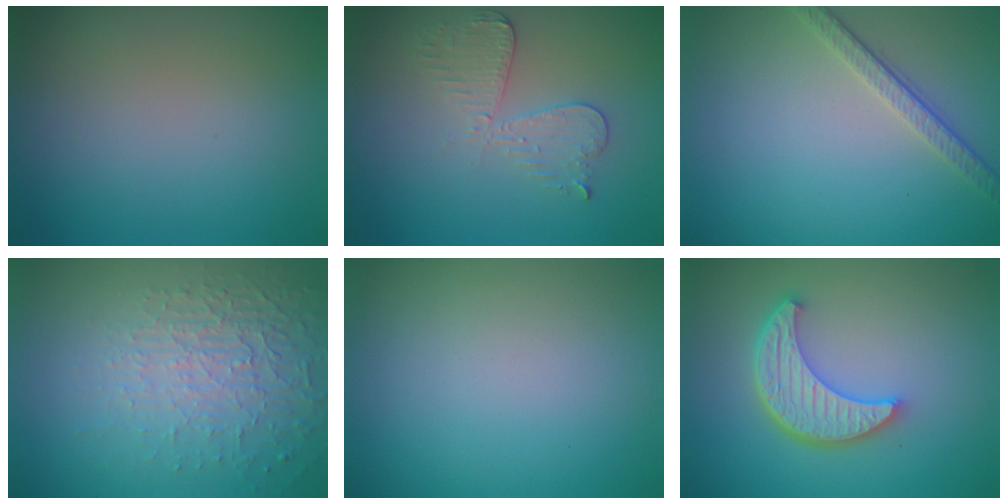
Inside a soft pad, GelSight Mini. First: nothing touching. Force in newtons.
{"total": 2.9, "press": 2.7, "slide": 1.2}
{"total": 3.1, "press": 2.3, "slide": 2.1}
{"total": 5.5, "press": 3.2, "slide": 4.5}
{"total": 0.0}
{"total": 5.7, "press": 4.3, "slide": 3.7}